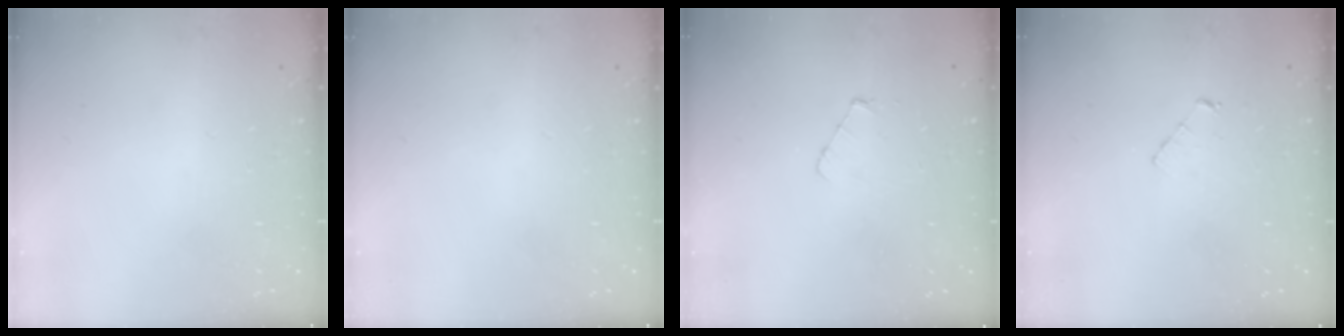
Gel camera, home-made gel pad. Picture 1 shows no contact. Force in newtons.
{"total": 0.0}
{"total": 3.9, "press": 3.9, "slide": 0.4}
{"total": 3.3, "press": 3.2, "slide": 0.3}